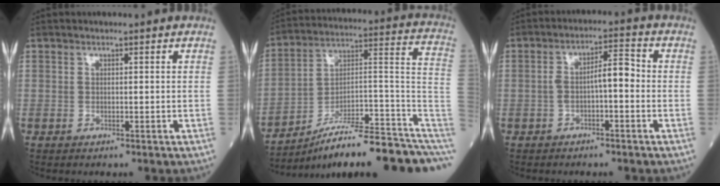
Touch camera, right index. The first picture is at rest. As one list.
[{"total": 22.6, "force": [-17.2, 3.5, 14.2], "torque": [-0.124, 0.049, -0.254]}, {"total": 4.8, "force": [-0.9, 1.2, 4.6], "torque": [-0.078, 0.024, -0.014]}]